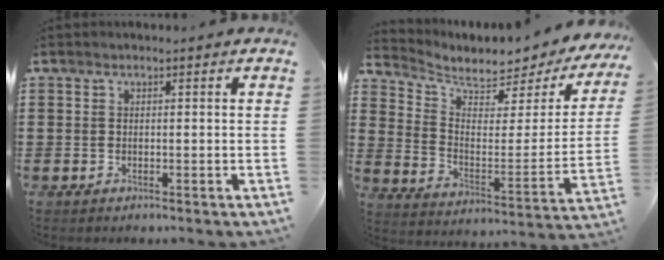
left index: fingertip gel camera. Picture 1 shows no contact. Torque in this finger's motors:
{"motor_torque": [-0.18, -0.76, 0.43, 0.08]}